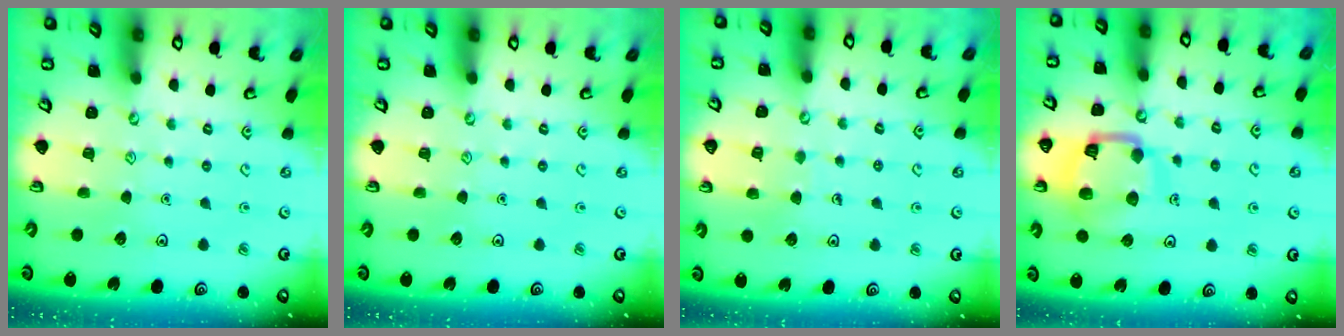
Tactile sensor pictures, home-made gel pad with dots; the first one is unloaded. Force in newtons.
{"total": 0.0}
{"total": 3.4, "press": 3.4, "slide": 0.2}
{"total": 13.7, "press": 13.7, "slide": 1.4}